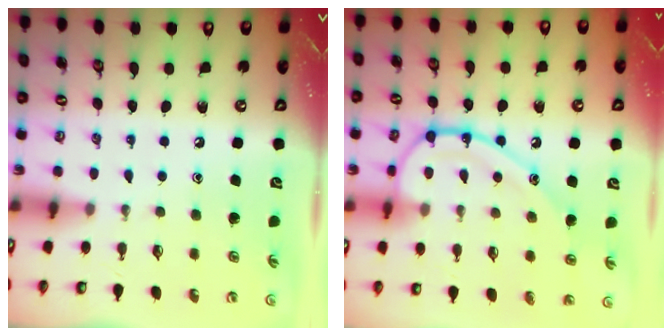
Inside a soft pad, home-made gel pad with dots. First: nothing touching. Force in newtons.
{"total": 13.2, "press": 13.1, "slide": 1.1}